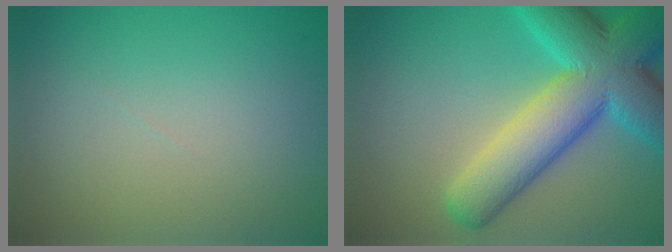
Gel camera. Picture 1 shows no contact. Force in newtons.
{"total": 11.8, "press": 11.8, "slide": 0.4}